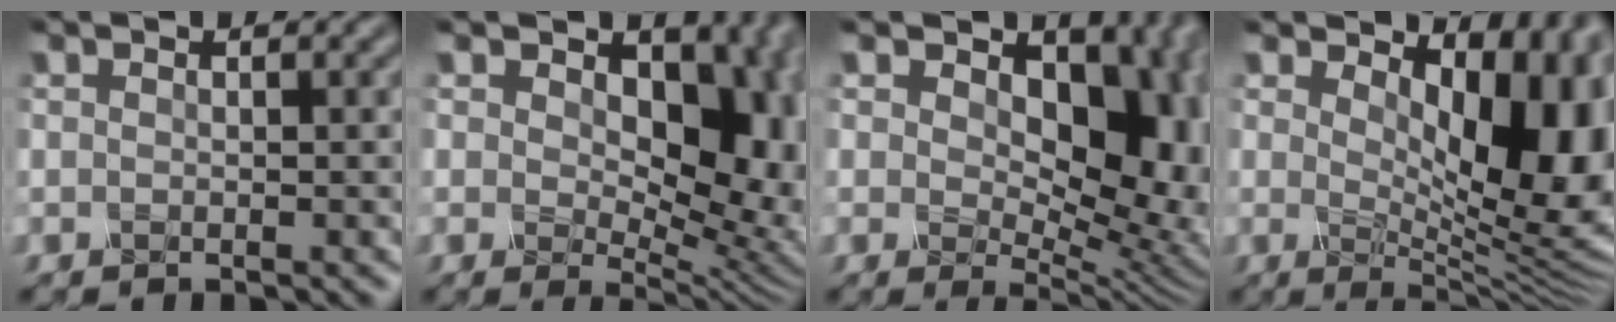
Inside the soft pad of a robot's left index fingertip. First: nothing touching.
{"total": 13.0, "force": [2.5, 8.0, 10.0], "torque": [-0.120, -0.009, 0.040]}
{"total": 14.8, "force": [3.0, 9.3, 11.1], "torque": [-0.115, -0.004, 0.053]}
{"total": 11.4, "force": [2.6, 5.5, 9.7], "torque": [-0.131, -0.010, 0.045]}